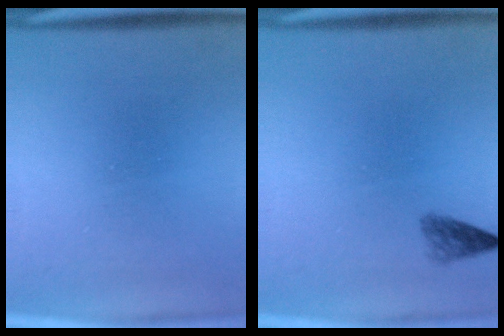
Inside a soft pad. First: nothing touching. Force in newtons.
{"total": 1.7}